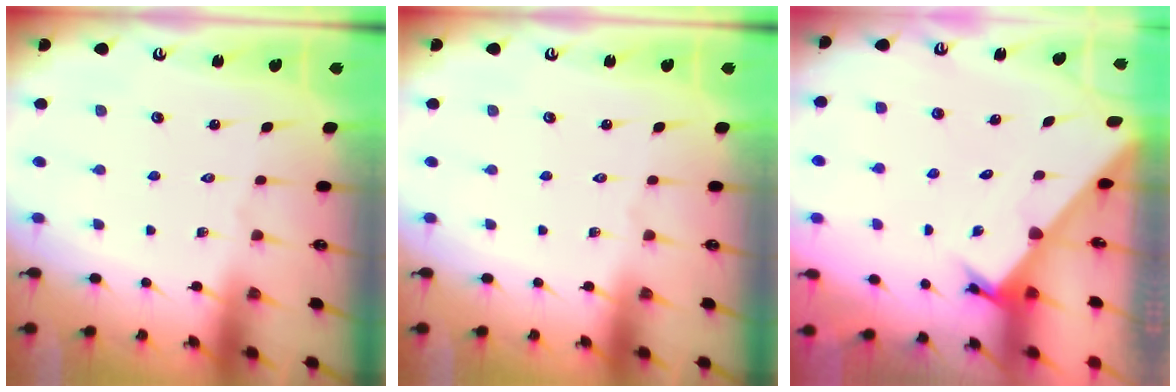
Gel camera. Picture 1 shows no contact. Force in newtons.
{"total": 0.0}
{"total": 2.3, "press": 2.3, "slide": 0.0}